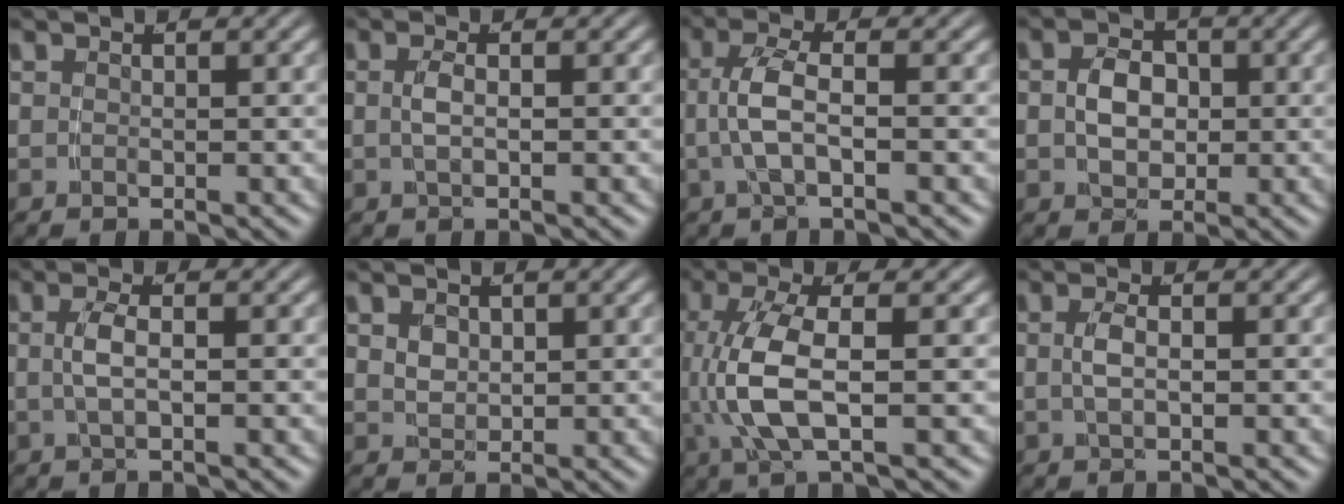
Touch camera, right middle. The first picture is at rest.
{"total": 1.4, "force": [-0.3, -0.1, 1.4], "torque": [-0.031, -0.002, 0.001]}
{"total": 3.3, "force": [-0.3, 0.7, 3.2], "torque": [-0.074, -0.001, -0.001]}
{"total": 2.9, "force": [-0.1, 1.9, 2.2], "torque": [-0.037, -0.011, 0.007]}
{"total": 1.9, "force": [-0.2, -0.1, 1.9], "torque": [-0.042, 0.000, 0.001]}
{"total": 1.3, "force": [0.5, 0.7, 0.9], "torque": [-0.021, -0.009, 0.021]}
{"total": 5.7, "force": [0.0, 1.9, 5.4], "torque": [-0.130, -0.005, 0.010]}
{"total": 1.6, "force": [-0.2, 0.0, 1.6], "torque": [-0.036, -0.001, 0.001]}